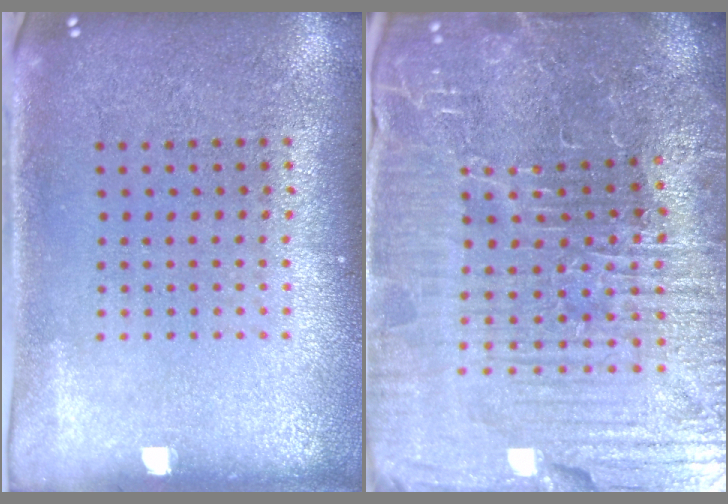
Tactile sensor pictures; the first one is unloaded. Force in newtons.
{"total": 6.8, "press": 6.3, "slide": 2.7}